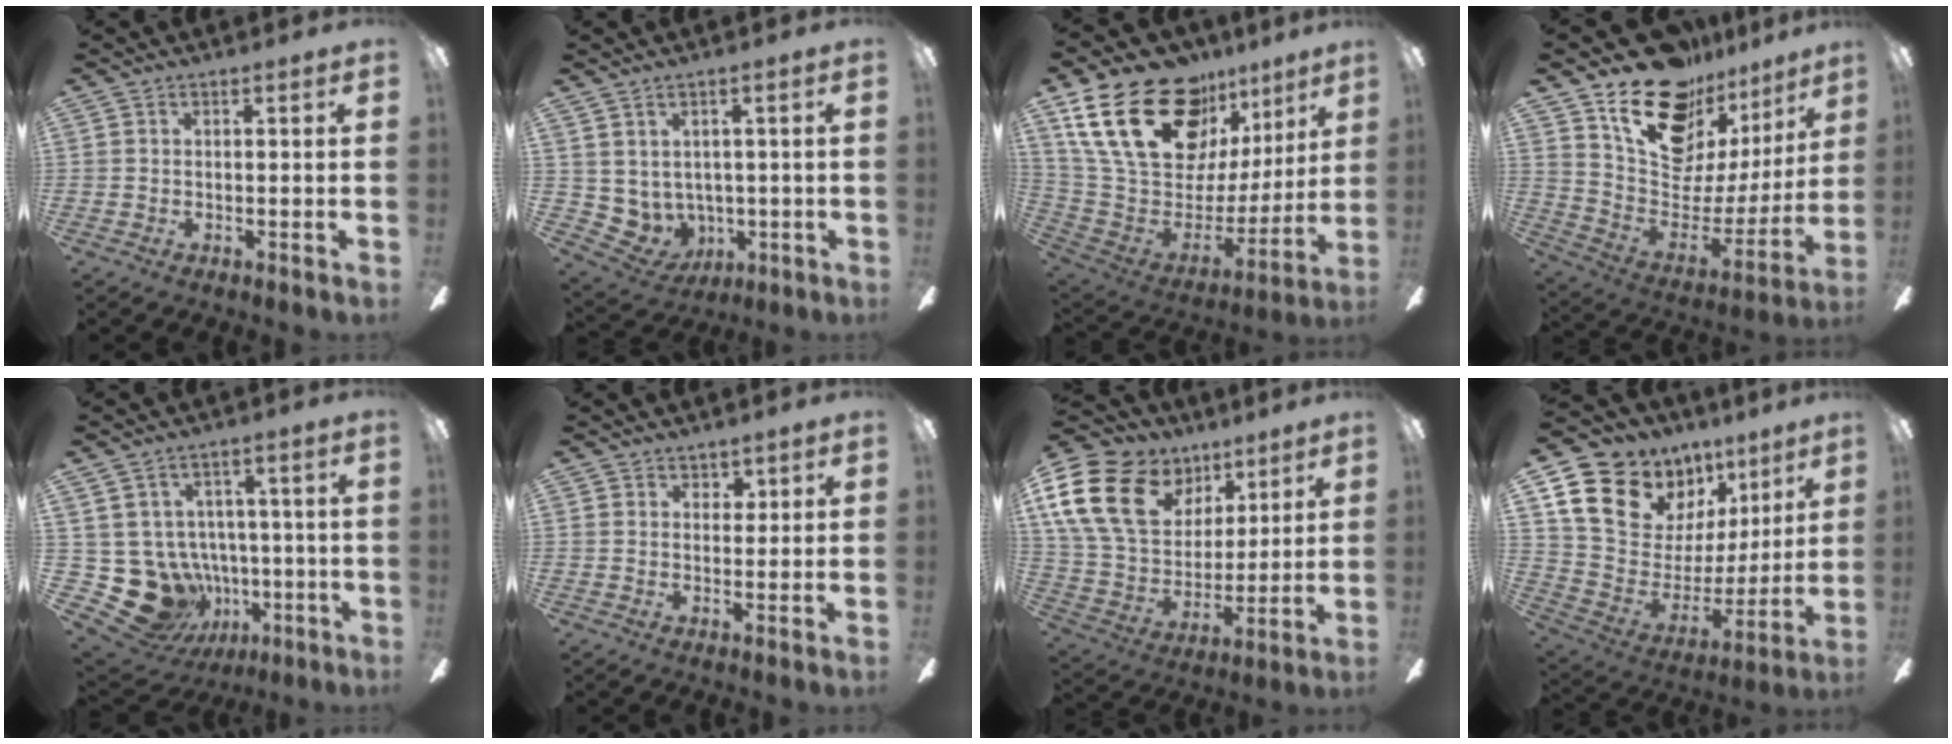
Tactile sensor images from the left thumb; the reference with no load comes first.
{"total": 5.2, "force": [2.6, 4.4, 0.7], "torque": [-0.050, -0.025, 0.055]}
{"total": 28.9, "force": [16.7, 15.7, 17.7], "torque": [-0.333, -0.089, 0.317]}
{"total": 21.3, "force": [15.5, 11.2, 9.2], "torque": [-0.151, -0.115, 0.282]}
{"total": 14.5, "force": [-4.1, 12.4, 6.1], "torque": [-0.153, 0.008, -0.048]}
{"total": 2.6, "force": [1.9, 1.7, 0.2], "torque": [0.007, -0.006, 0.032]}
{"total": 22.6, "force": [10.5, 15.4, 12.7], "torque": [-0.275, -0.037, 0.191]}
{"total": 17.9, "force": [10.7, 12.4, 7.2], "torque": [-0.134, -0.063, 0.211]}